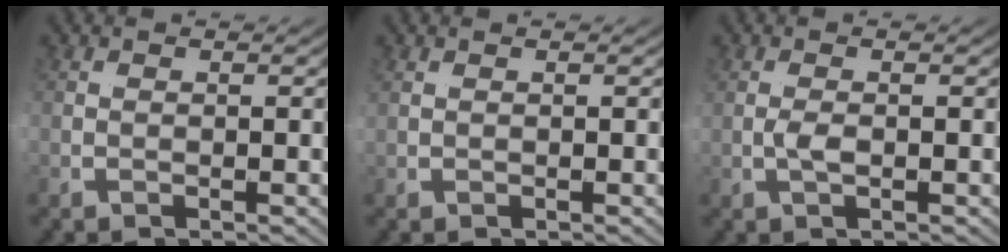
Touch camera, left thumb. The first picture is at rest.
{"total": 0.0}
{"total": 0.6, "force": [0.2, 0.0, 0.5], "torque": [-0.015, 0.003, -0.002]}